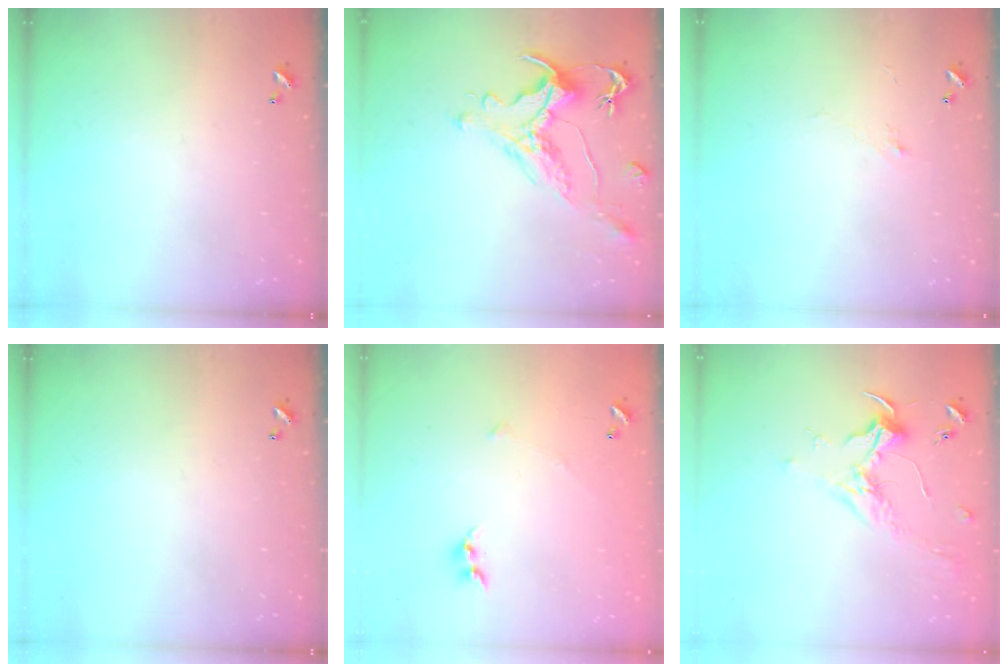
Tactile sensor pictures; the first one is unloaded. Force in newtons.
{"total": 1.3, "press": 0.1, "slide": 1.3}
{"total": 1.2, "press": 0.8, "slide": 0.8}
{"total": 0.0}
{"total": 6.1, "press": 6.0, "slide": 0.6}
{"total": 1.8, "press": 1.6, "slide": 0.7}